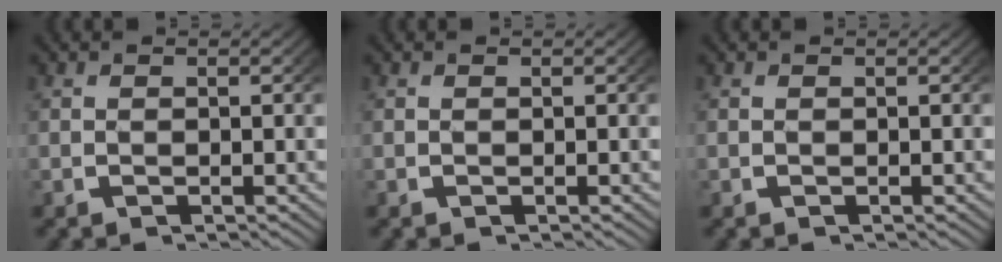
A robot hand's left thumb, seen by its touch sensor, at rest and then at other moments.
{"total": 0.0}
{"total": 0.0}